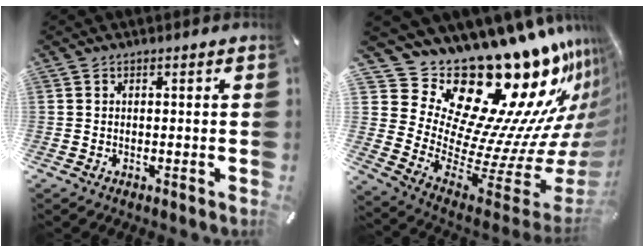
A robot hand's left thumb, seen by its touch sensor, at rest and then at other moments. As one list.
[{"total": 31.0, "force": [20.6, 14.5, 18.0], "torque": [-0.279, -0.236, 0.406]}]